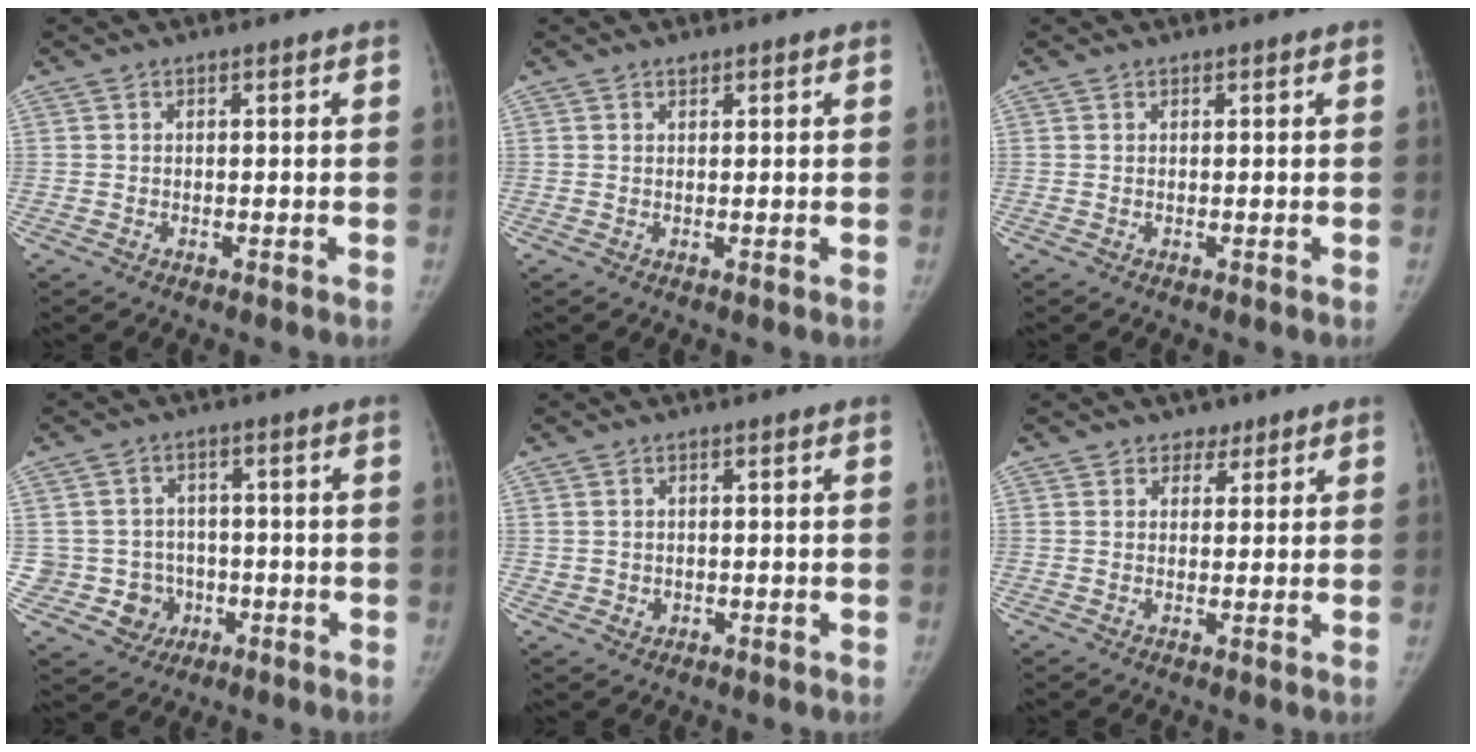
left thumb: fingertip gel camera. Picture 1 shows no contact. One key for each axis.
{"total": 0.8, "fx": 0.6, "fy": 0.4, "fz": 0.3, "tx": -0.002, "ty": -0.004, "tz": 0.009}
{"total": 0.0}
{"total": 7.3, "fx": -1.2, "fy": 7.1, "fz": 1.0, "tx": 0.013, "ty": 0.015, "tz": -0.011}
{"total": 1.6, "fx": 0.1, "fy": 1.5, "fz": 0.4, "tx": -0.005, "ty": 0.000, "tz": 0.009}
{"total": 2.6, "fx": 1.7, "fy": 1.9, "fz": 0.2, "tx": 0.019, "ty": -0.008, "tz": 0.018}